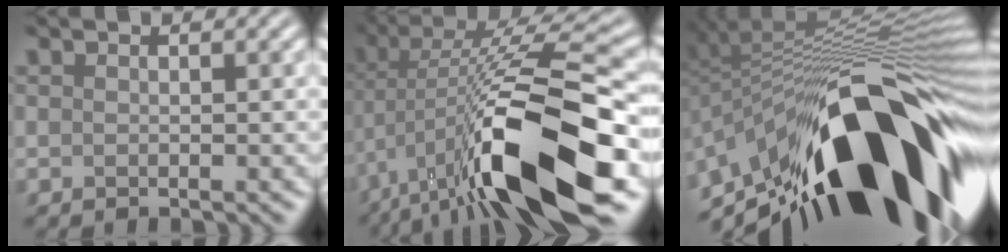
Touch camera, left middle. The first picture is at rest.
{"total": 14.9, "force": [-4.5, 5.2, 13.2], "torque": [-0.231, -0.002, -0.074]}
{"total": 18.5, "force": [-7.2, 7.9, 15.1], "torque": [-0.221, 0.003, -0.127]}